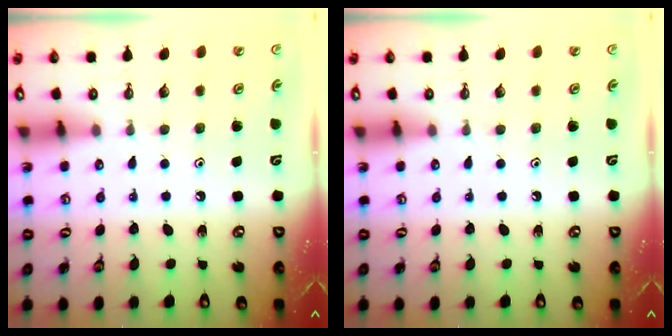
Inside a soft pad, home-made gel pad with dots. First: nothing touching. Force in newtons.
{"total": 0.0}